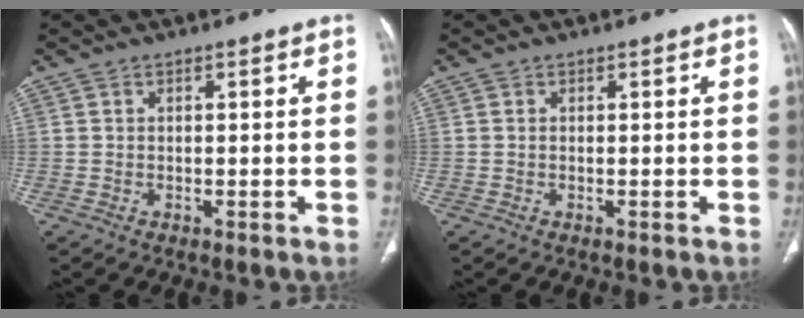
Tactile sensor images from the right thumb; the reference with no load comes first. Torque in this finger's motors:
{"motor_torque": [-0.05, 0.29, -0.24, 0.10, 0.04]}